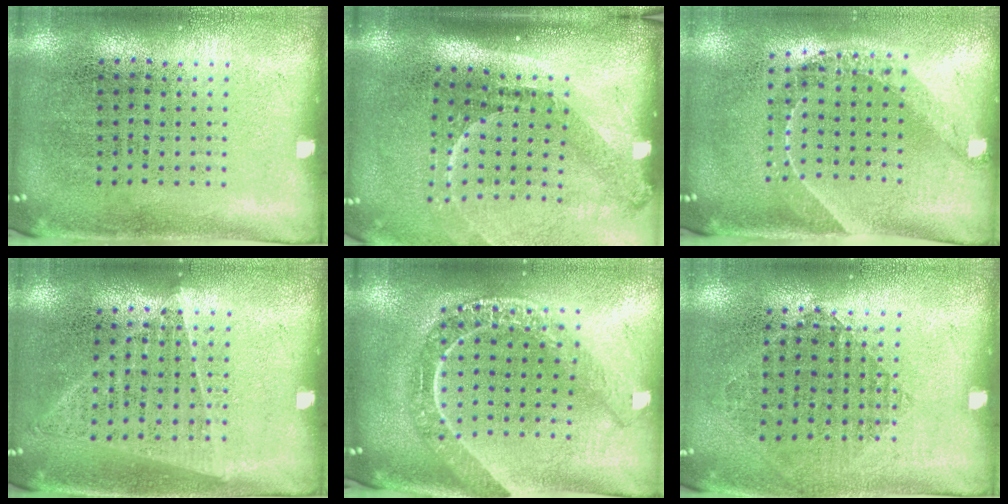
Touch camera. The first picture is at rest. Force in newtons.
{"total": 2.2, "press": 1.6, "slide": 1.6}
{"total": 1.6, "press": 1.3, "slide": 0.9}
{"total": 1.2, "press": 1.1, "slide": 0.1}
{"total": 2.1, "press": 1.9, "slide": 1.0}
{"total": 0.8, "press": 0.8, "slide": 0.2}